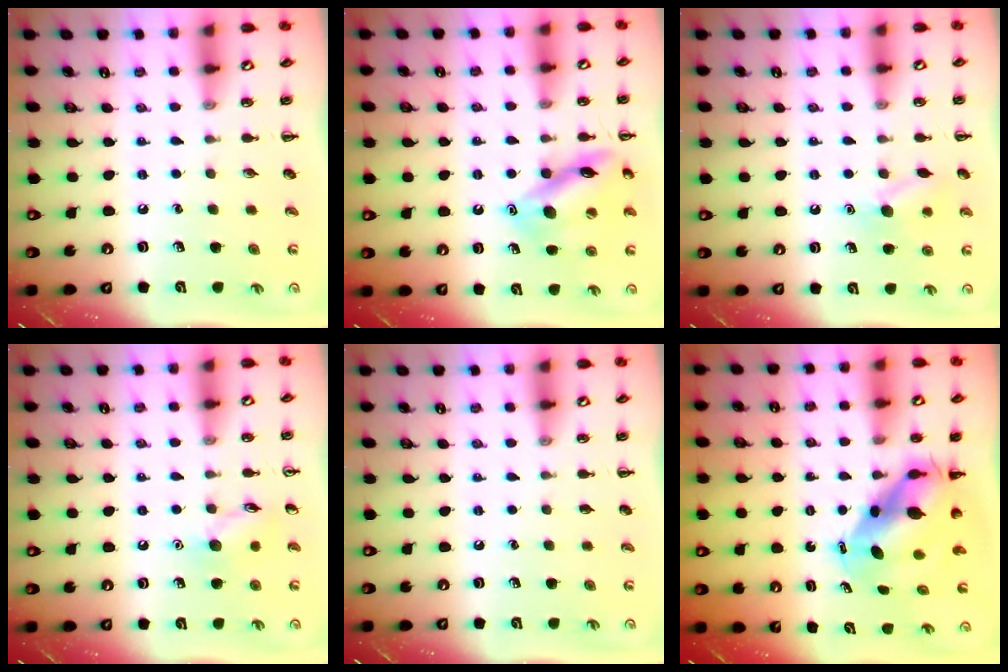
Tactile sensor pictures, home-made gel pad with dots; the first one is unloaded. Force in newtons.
{"total": 13.4, "press": 13.3, "slide": 0.8}
{"total": 9.0, "press": 9.0, "slide": 0.9}
{"total": 7.4, "press": 7.3, "slide": 0.9}
{"total": 0.0}
{"total": 8.2, "press": 8.0, "slide": 1.9}